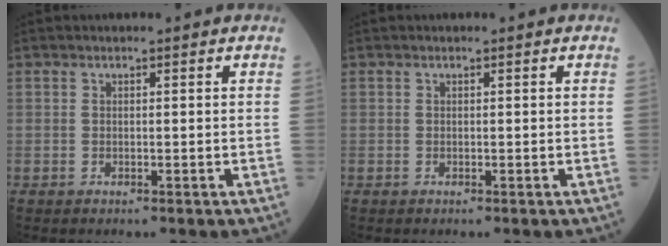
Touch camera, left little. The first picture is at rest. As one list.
[{"total": 0.0}]